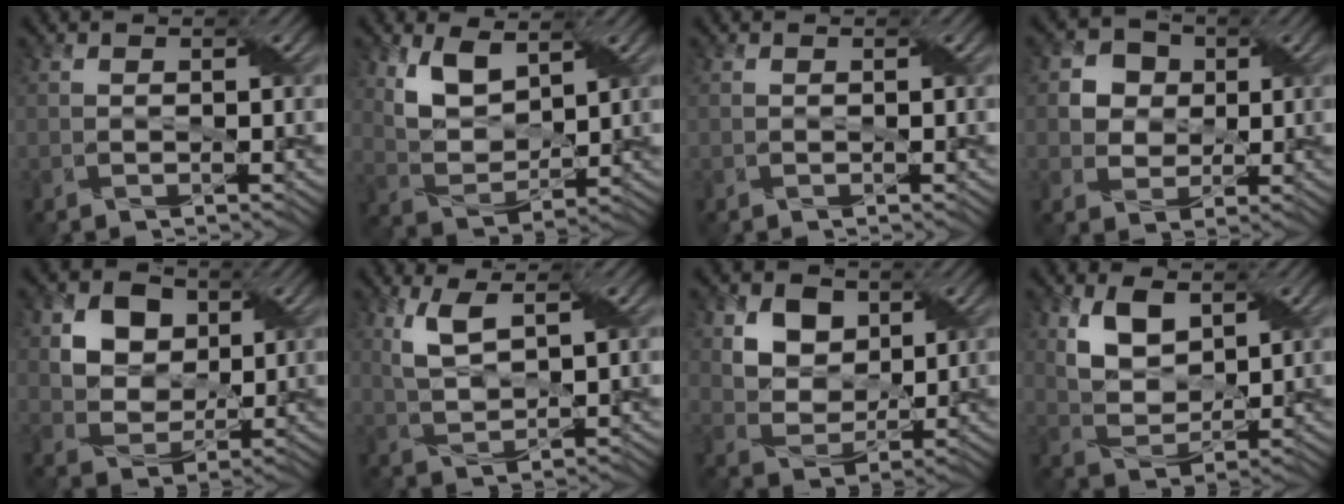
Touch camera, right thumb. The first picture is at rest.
{"total": 6.7, "force": [3.7, 3.6, 4.2], "torque": [-0.098, -0.010, 0.069]}
{"total": 0.0}
{"total": 4.7, "force": [1.0, 4.3, 1.8], "torque": [-0.046, 0.008, 0.003]}
{"total": 8.5, "force": [3.6, 6.5, 4.1], "torque": [-0.132, -0.003, 0.076]}
{"total": 4.9, "force": [2.5, 1.7, 3.8], "torque": [-0.099, 0.001, 0.053]}
{"total": 7.4, "force": [3.4, 5.4, 3.8], "torque": [-0.103, -0.017, 0.062]}
{"total": 7.1, "force": [3.3, 4.3, 4.5], "torque": [-0.105, -0.008, 0.060]}